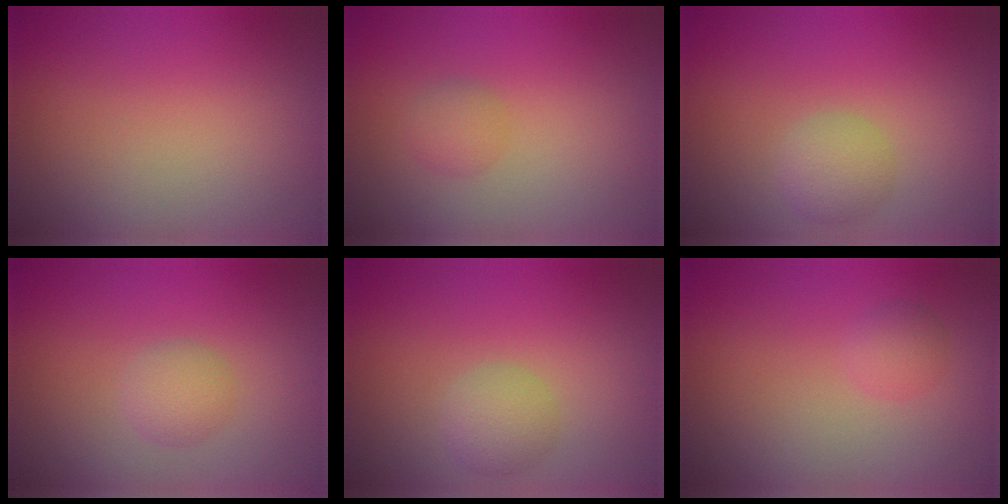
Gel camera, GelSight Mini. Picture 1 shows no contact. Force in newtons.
{"total": 1.4, "press": 1.4, "slide": 0.0}
{"total": 2.3, "press": 2.3, "slide": 0.2}
{"total": 2.0, "press": 2.0, "slide": 0.0}
{"total": 2.3, "press": 2.3, "slide": 0.2}
{"total": 1.4, "press": 1.4, "slide": 0.1}